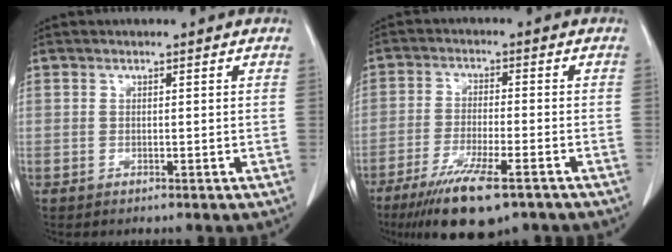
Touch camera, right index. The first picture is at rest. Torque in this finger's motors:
{"motor_torque": [1.30, -0.83, 0.61, 0.18]}